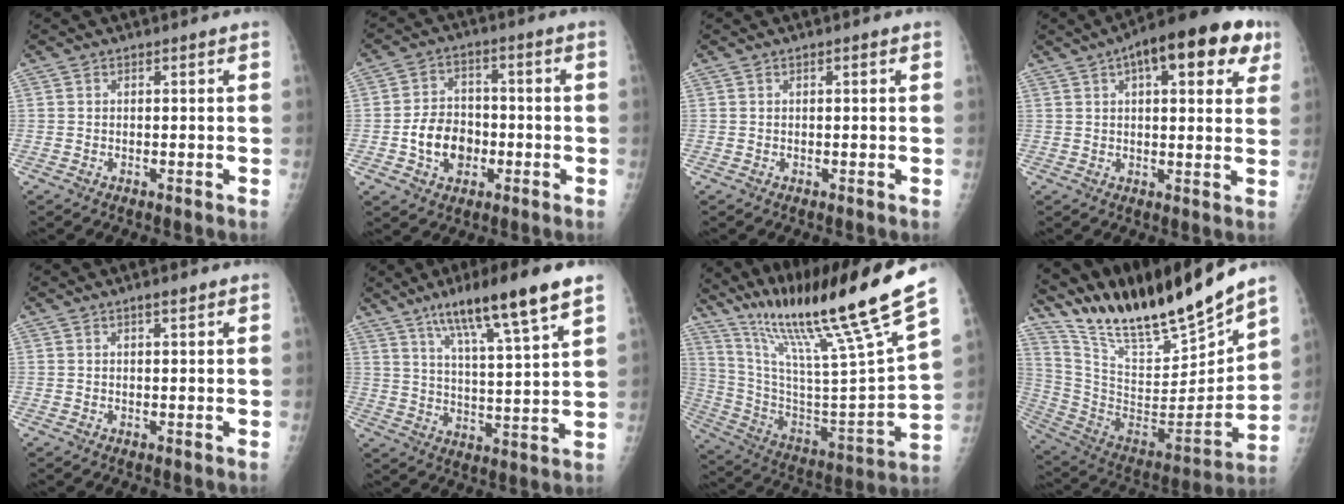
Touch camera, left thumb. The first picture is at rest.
{"total": 9.2, "force": [-2.5, 7.1, 5.3], "torque": [-0.063, 0.020, -0.044]}
{"total": 0.6, "force": [0.2, 0.2, 0.5], "torque": [-0.010, 0.001, 0.003]}
{"total": 17.7, "force": [8.3, 7.1, 13.9], "torque": [-0.169, 0.010, 0.109]}
{"total": 1.7, "force": [1.0, 0.4, 1.2], "torque": [-0.019, -0.003, 0.015]}
{"total": 16.0, "force": [10.0, 1.5, 12.4], "torque": [-0.199, -0.040, 0.165]}
{"total": 30.0, "force": [21.5, 1.5, 20.8], "torque": [-0.339, -0.090, 0.366]}
{"total": 25.1, "force": [22.0, 3.0, 11.7], "torque": [-0.175, -0.121, 0.382]}